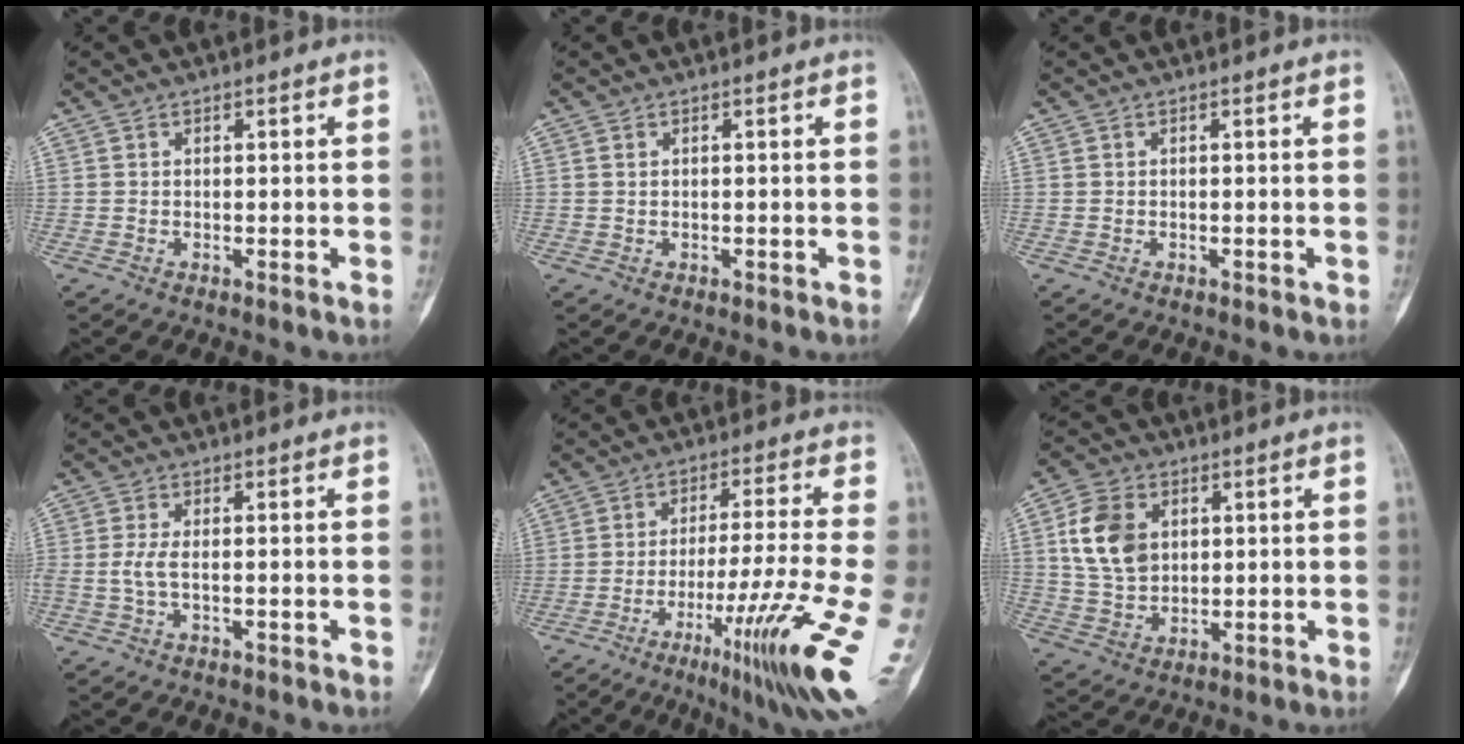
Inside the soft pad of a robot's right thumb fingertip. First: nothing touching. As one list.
[{"total": 0.5, "force": [0.1, 0.4, 0.3], "torque": [-0.003, 0.001, 0.001]}, {"total": 0.0}, {"total": 3.1, "force": [-0.5, 1.5, 2.6], "torque": [-0.063, 0.003, -0.015]}, {"total": 17.6, "force": [-6.6, 0.5, 16.3], "torque": [-0.240, 0.001, -0.102]}, {"total": 11.2, "force": [2.6, 8.2, 7.1], "torque": [-0.113, -0.003, 0.053]}]